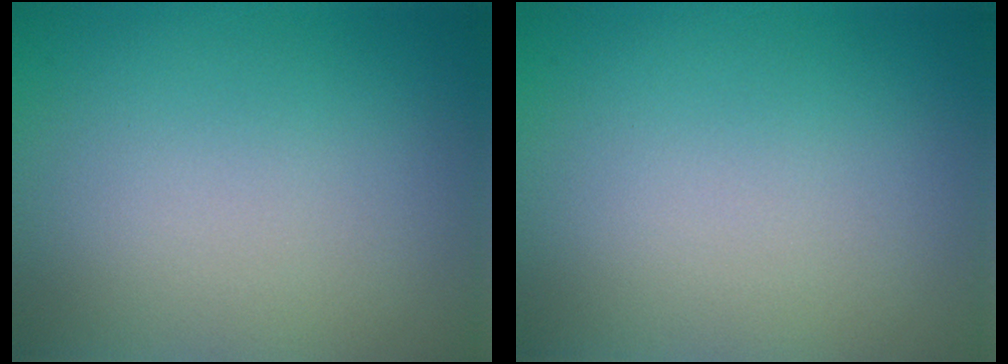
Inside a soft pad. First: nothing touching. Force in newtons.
{"total": 0.0}